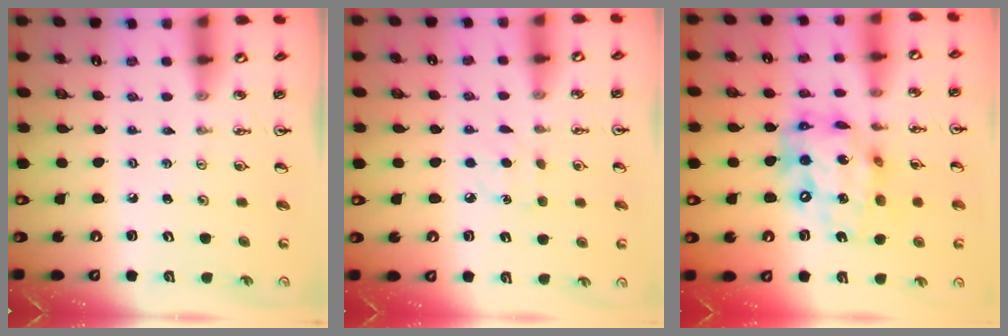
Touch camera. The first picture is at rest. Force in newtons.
{"total": 5.8, "press": 5.8, "slide": 0.6}
{"total": 17.3, "press": 17.2, "slide": 2.0}